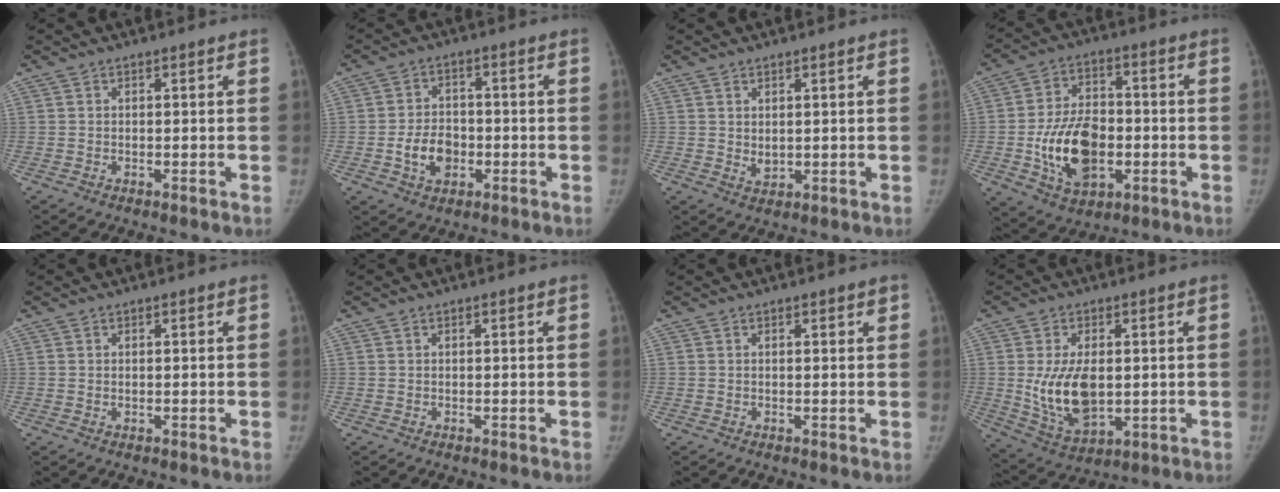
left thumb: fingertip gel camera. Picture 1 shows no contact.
{"total": 7.3, "force": [-2.0, 5.4, 4.5], "torque": [-0.058, 0.015, -0.033]}
{"total": 2.2, "force": [0.5, 1.4, 1.5], "torque": [-0.018, -0.010, 0.017]}
{"total": 15.7, "force": [-3.0, 10.1, 11.6], "torque": [-0.175, 0.012, -0.043]}
{"total": 0.0}
{"total": 0.0}
{"total": 1.2, "force": [0.6, 0.5, 0.9], "torque": [-0.008, 0.000, 0.007]}
{"total": 12.4, "force": [0.2, 7.2, 10.2], "torque": [-0.172, -0.014, 0.022]}